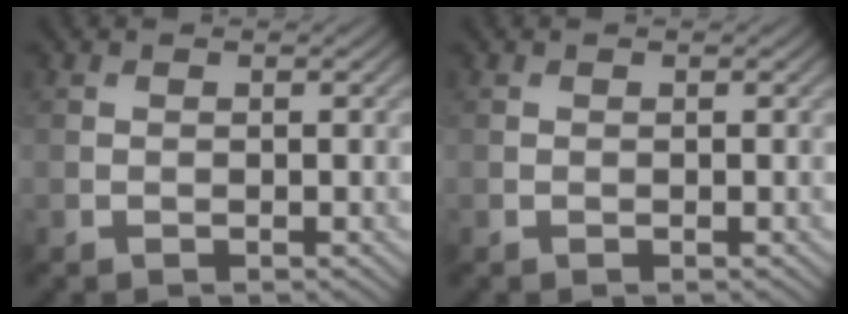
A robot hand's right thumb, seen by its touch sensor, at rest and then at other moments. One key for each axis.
{"total": 0.0}